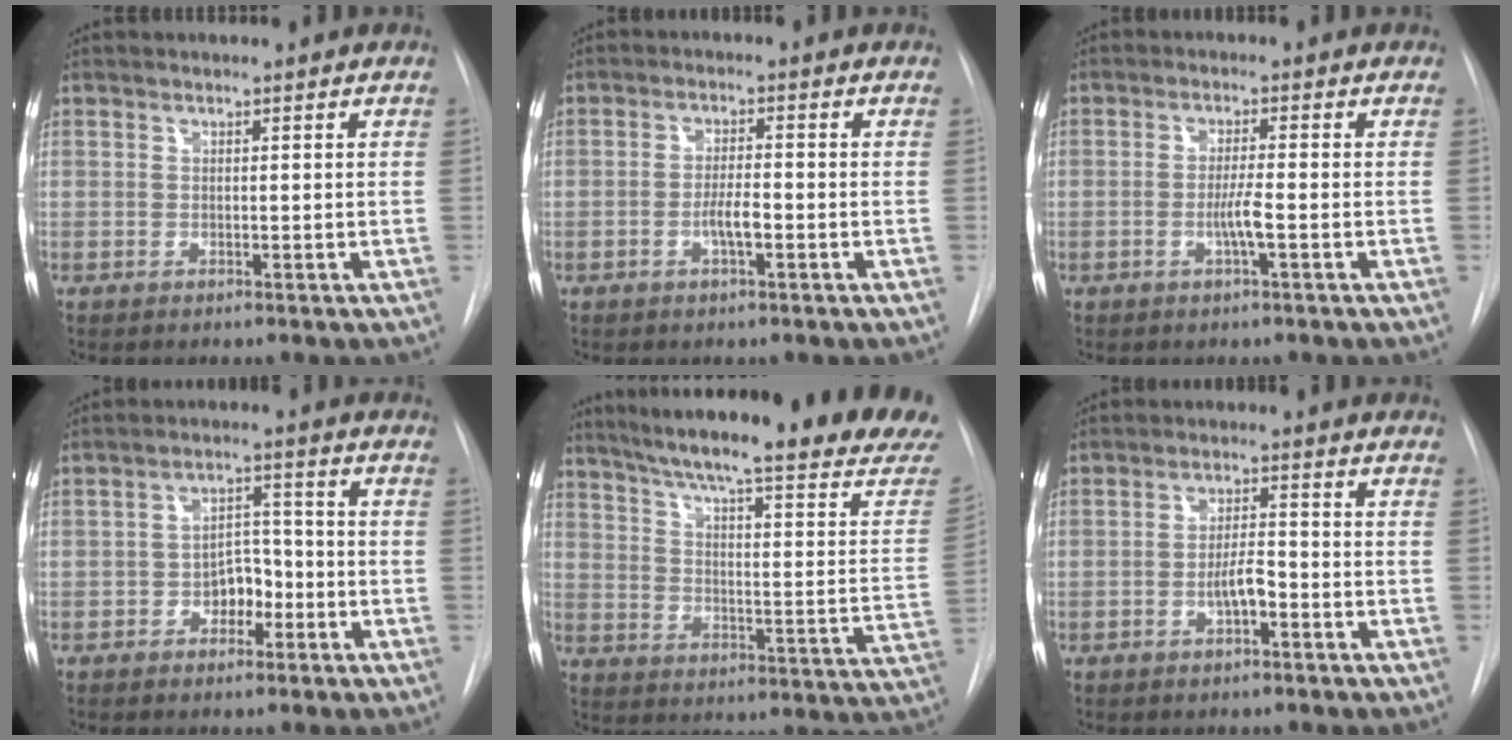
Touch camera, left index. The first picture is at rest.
{"total": 3.3, "force": [-1.7, 0.5, 2.7], "torque": [-0.051, -0.003, -0.029]}
{"total": 3.2, "force": [-1.6, -0.3, 2.8], "torque": [-0.054, -0.009, -0.028]}
{"total": 4.9, "force": [-2.6, 2.9, 2.8], "torque": [-0.041, 0.010, -0.043]}
{"total": 31.1, "force": [26.9, 2.3, 15.5], "torque": [-0.217, -0.101, 0.336]}
{"total": 3.7, "force": [-2.1, 0.9, 2.9], "torque": [-0.055, 0.002, -0.034]}